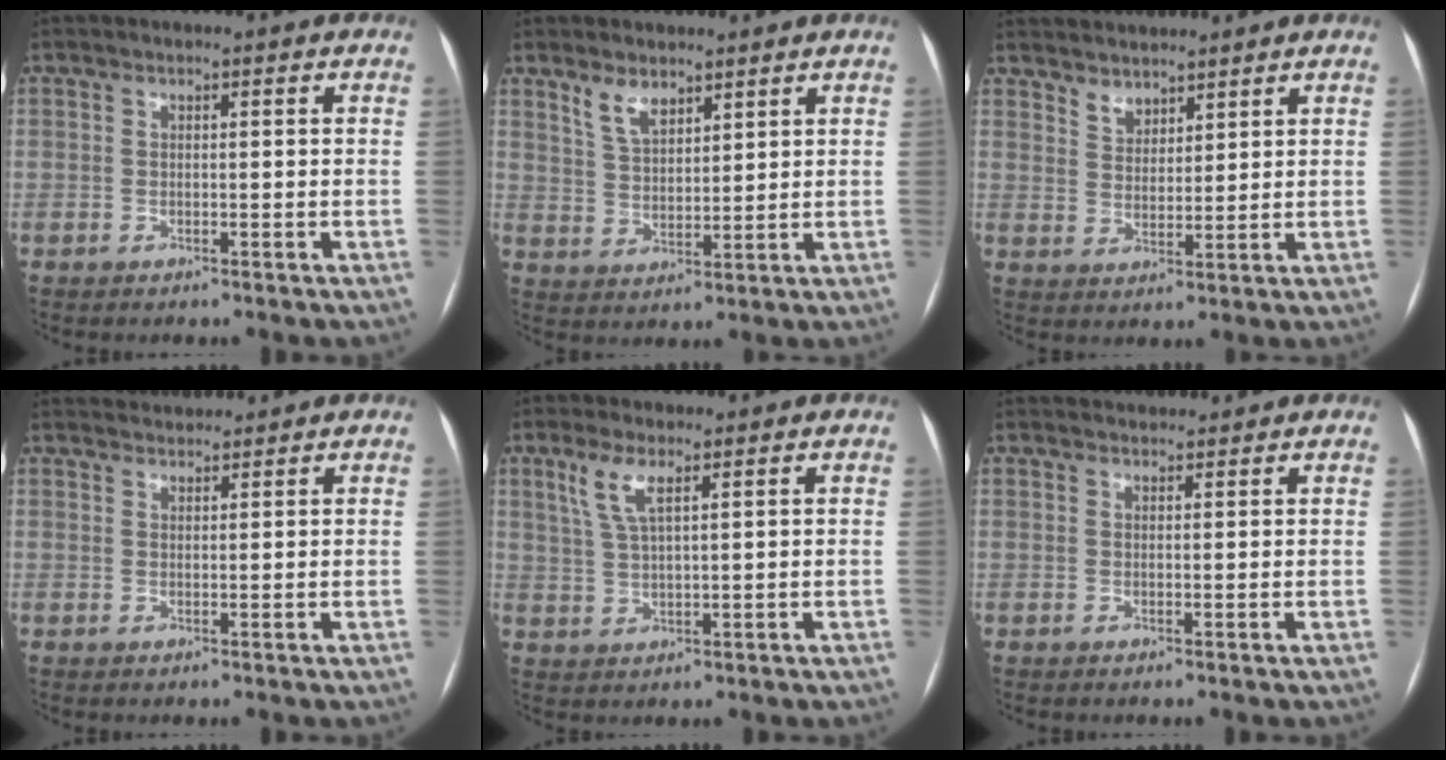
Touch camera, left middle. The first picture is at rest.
{"total": 5.0, "force": [3.8, 2.4, 2.3], "torque": [-0.049, 0.003, 0.081]}
{"total": 6.1, "force": [5.4, 2.6, 0.9], "torque": [-0.011, 0.021, 0.099]}
{"total": 3.3, "force": [3.3, 0.2, 0.0], "torque": [-0.005, 0.023, 0.059]}
{"total": 4.7, "force": [2.7, 1.0, 3.7], "torque": [-0.088, 0.008, 0.059]}
{"total": 3.1, "force": [3.0, 0.5, 0.2], "torque": [-0.006, 0.024, 0.046]}